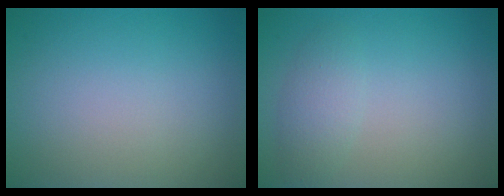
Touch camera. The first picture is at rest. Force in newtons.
{"total": 2.0, "press": 2.0, "slide": 0.1}